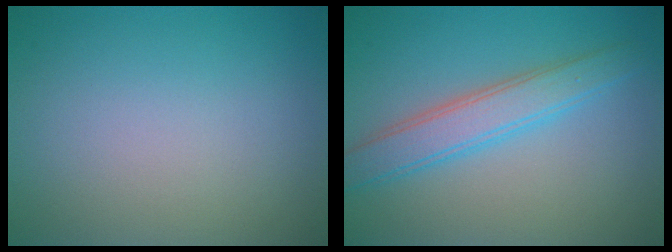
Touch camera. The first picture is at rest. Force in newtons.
{"total": 3.9, "press": 3.9, "slide": 0.0}